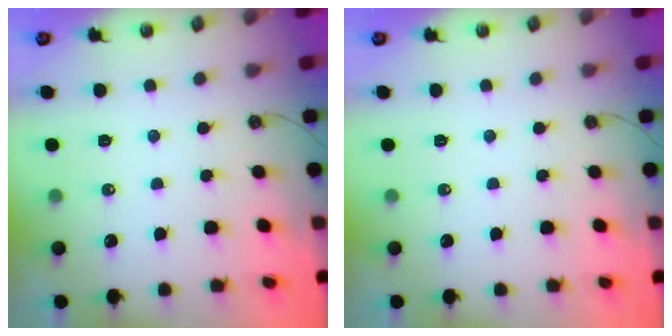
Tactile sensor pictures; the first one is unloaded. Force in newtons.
{"total": 0.0}